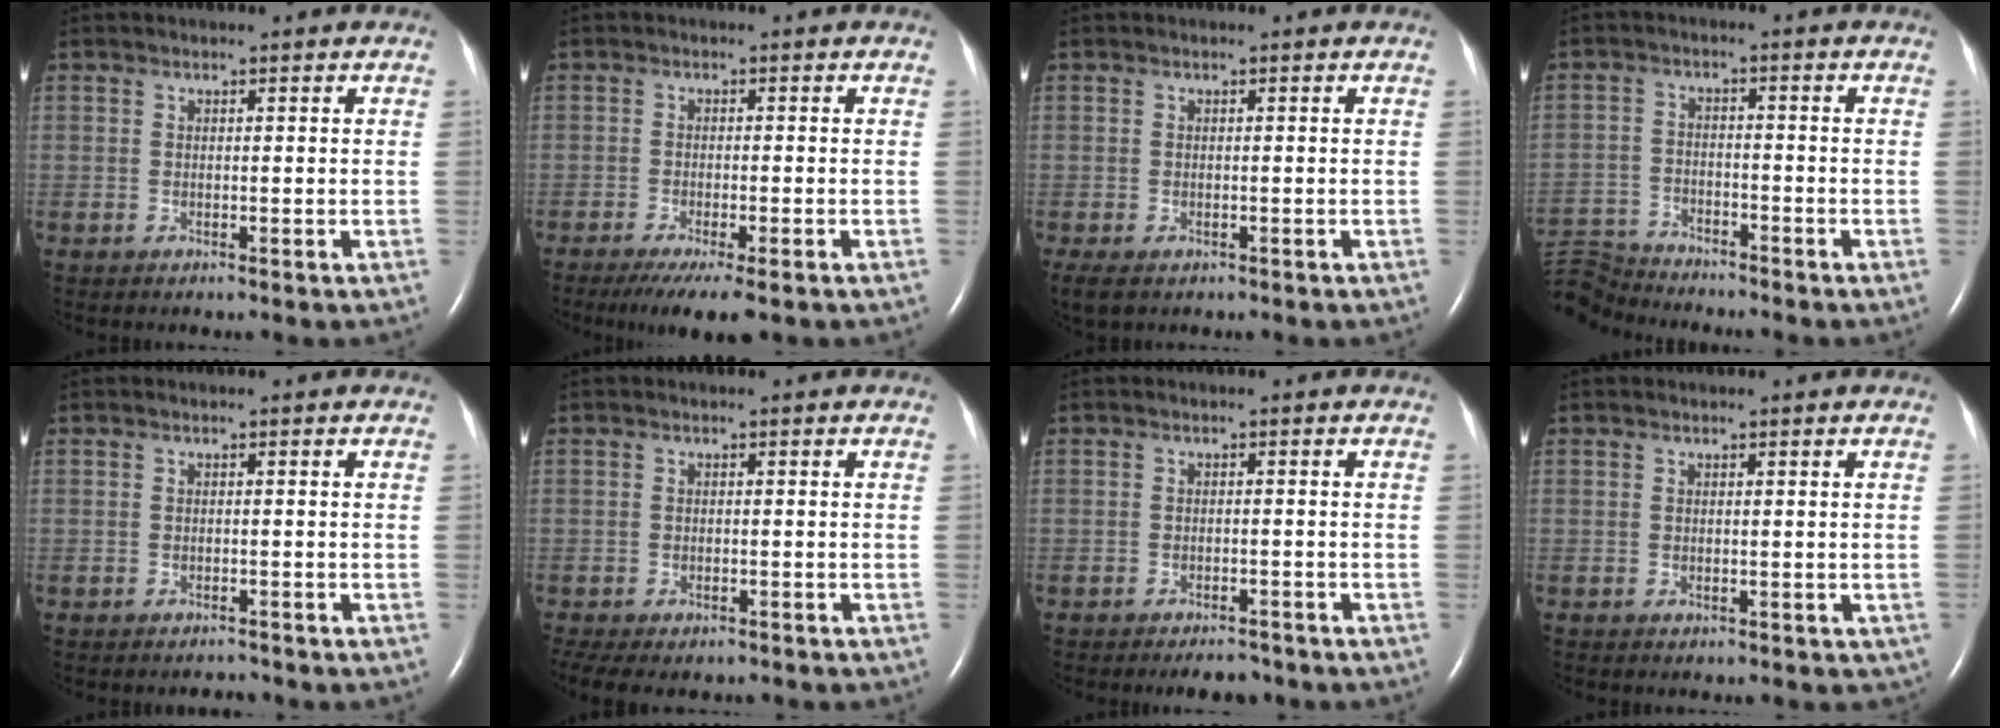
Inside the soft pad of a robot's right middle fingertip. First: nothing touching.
{"total": 6.9, "force": [-4.9, 0.9, 4.8], "torque": [-0.077, -0.018, -0.075]}
{"total": 4.3, "force": [-2.6, 2.4, 2.4], "torque": [-0.055, -0.013, -0.041]}
{"total": 8.9, "force": [-8.8, 1.0, 0.5], "torque": [-0.024, 0.005, -0.164]}
{"total": 1.0, "force": [-0.9, 0.3, 0.0], "torque": [-0.006, -0.003, -0.012]}
{"total": 8.2, "force": [-6.3, 3.5, 4.0], "torque": [-0.081, -0.004, -0.085]}
{"total": 3.4, "force": [-3.0, 1.2, 1.2], "torque": [-0.019, -0.002, -0.041]}
{"total": 0.8, "force": [-0.1, 0.6, 0.5], "torque": [-0.003, 0.000, 0.005]}